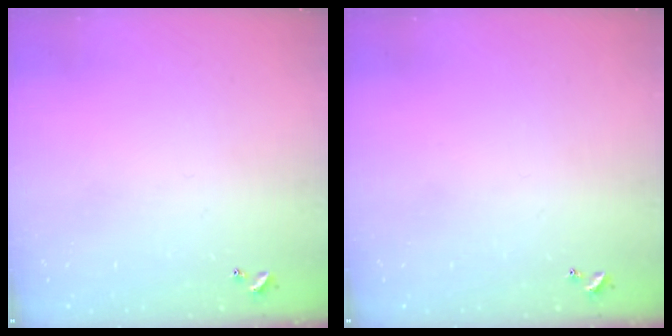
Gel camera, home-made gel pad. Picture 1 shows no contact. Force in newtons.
{"total": 0.0}